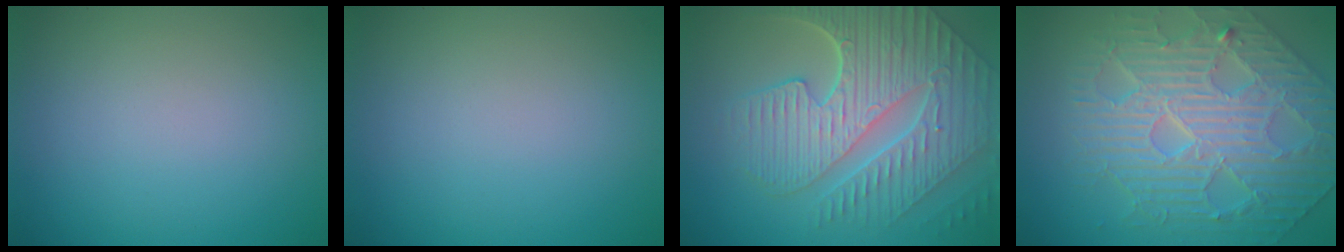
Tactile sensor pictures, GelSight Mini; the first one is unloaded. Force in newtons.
{"total": 0.0}
{"total": 9.8, "press": 6.5, "slide": 7.3}
{"total": 6.4, "press": 5.5, "slide": 3.3}